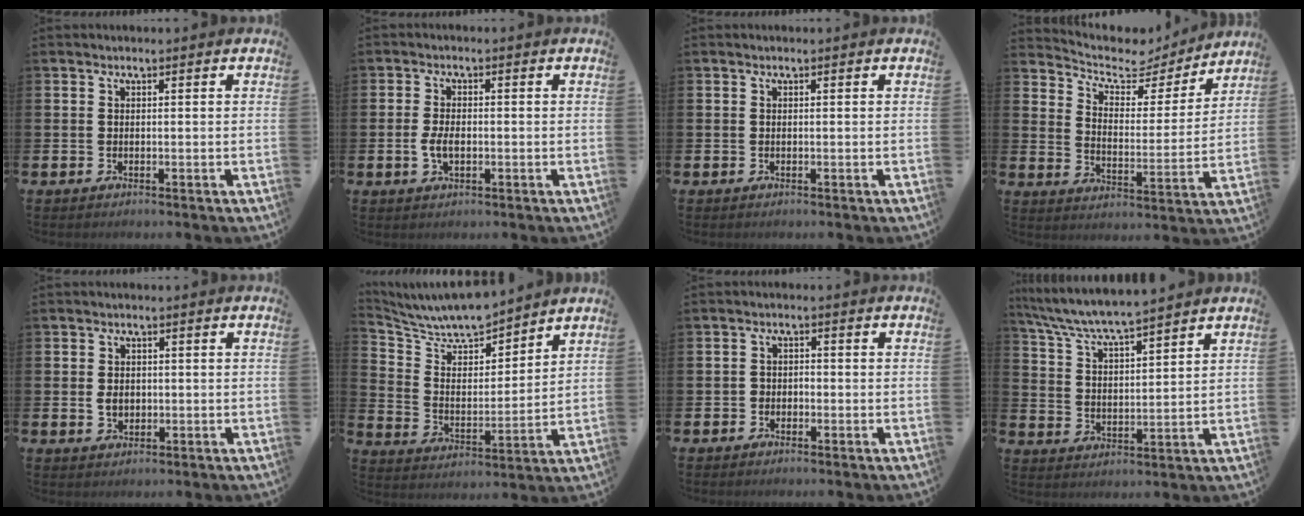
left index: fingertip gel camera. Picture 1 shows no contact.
{"total": 2.9, "force": [-0.5, 1.7, 2.3], "torque": [-0.047, 0.000, -0.013]}
{"total": 0.0}
{"total": 6.2, "force": [5.4, 2.6, 1.8], "torque": [-0.059, -0.042, 0.085]}
{"total": 2.3, "force": [0.0, 1.8, 1.4], "torque": [-0.015, 0.003, -0.006]}
{"total": 8.4, "force": [8.1, 1.5, 1.8], "torque": [-0.067, -0.066, 0.143]}
{"total": 1.6, "force": [-1.0, 1.1, 0.3], "torque": [-0.003, 0.002, -0.024]}
{"total": 6.4, "force": [6.2, 0.0, 1.6], "torque": [-0.059, -0.041, 0.108]}